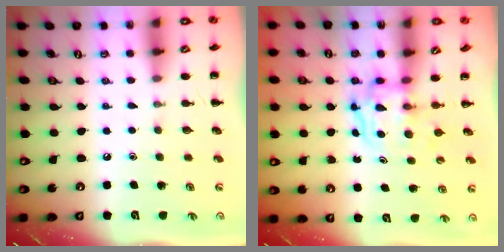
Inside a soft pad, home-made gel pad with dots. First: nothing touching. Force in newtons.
{"total": 3.5, "press": 3.5, "slide": 0.3}